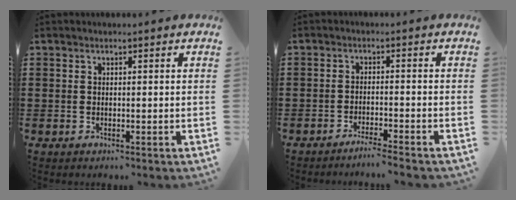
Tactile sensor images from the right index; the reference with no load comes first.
{"total": 2.5, "force": [-2.3, -0.5, 0.8], "torque": [-0.014, -0.001, -0.045]}